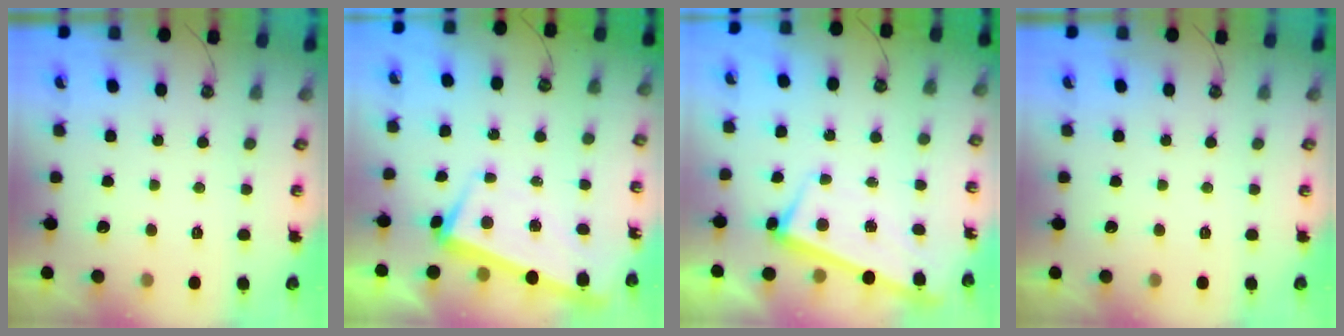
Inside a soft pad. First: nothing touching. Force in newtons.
{"total": 2.8, "press": 2.3, "slide": 1.7}
{"total": 2.8, "press": 2.8, "slide": 0.4}
{"total": 0.0}